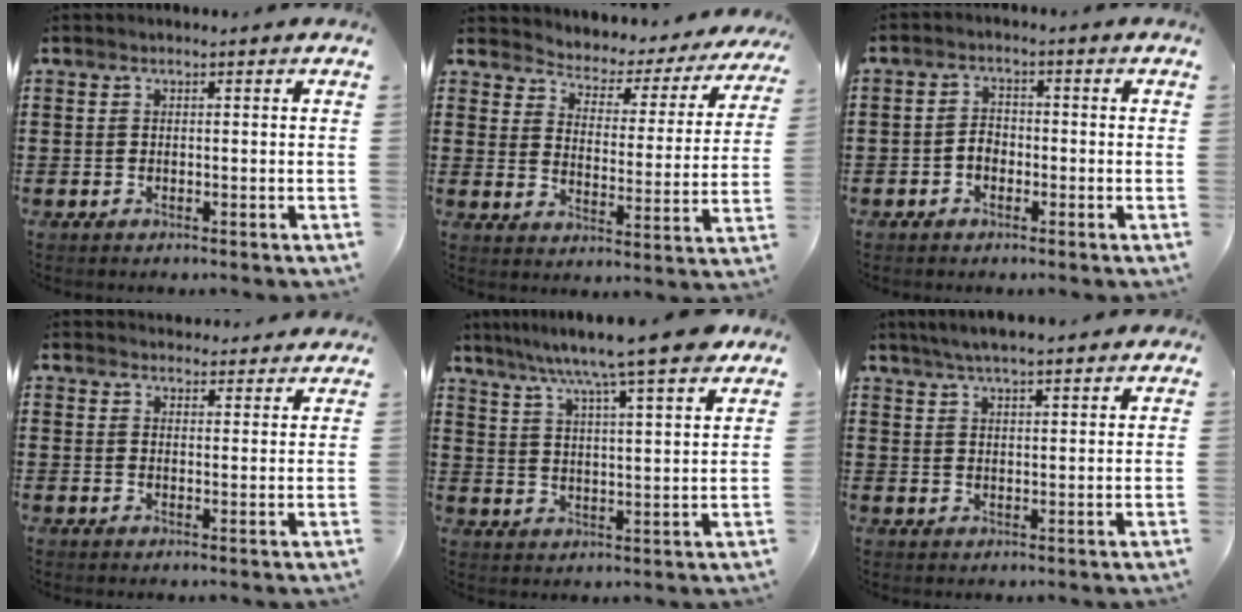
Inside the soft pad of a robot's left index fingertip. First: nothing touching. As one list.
[{"total": 2.7, "force": [2.5, 1.0, 0.1], "torque": [-0.025, -0.029, 0.032]}, {"total": 2.3, "force": [-1.0, 1.6, 1.4], "torque": [-0.030, 0.005, -0.022]}, {"total": 3.1, "force": [3.0, 0.6, 0.0], "torque": [-0.001, -0.013, 0.055]}, {"total": 9.1, "force": [7.7, -0.3, 4.8], "torque": [-0.114, -0.039, 0.124]}, {"total": 4.4, "force": [3.9, 0.4, 2.0], "torque": [-0.048, -0.003, 0.070]}]